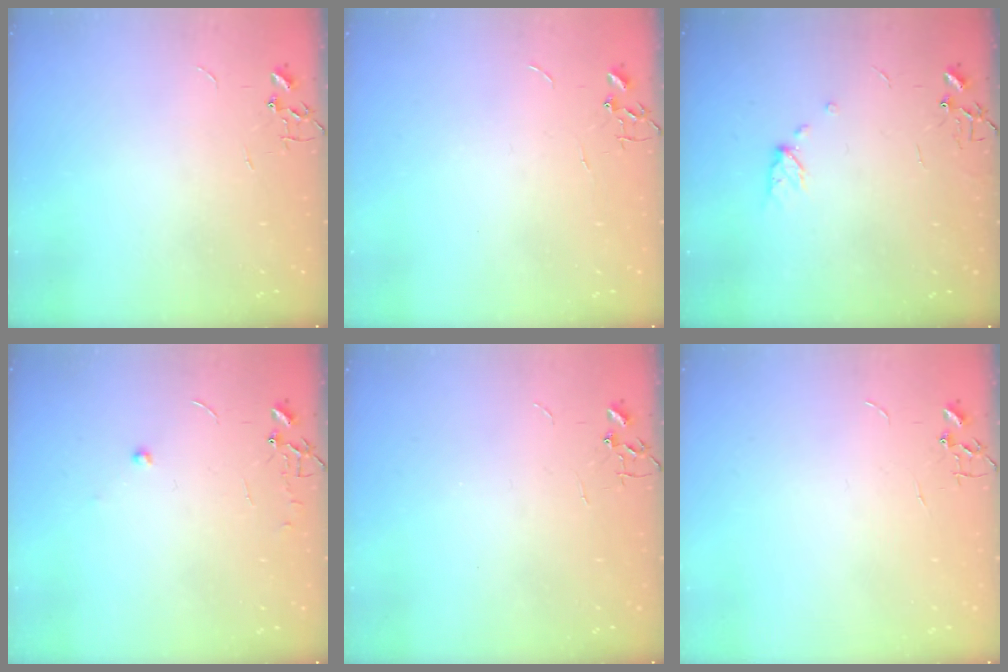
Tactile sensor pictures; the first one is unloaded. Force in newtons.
{"total": 0.0}
{"total": 5.9, "press": 5.9, "slide": 0.7}
{"total": 5.5, "press": 5.5, "slide": 0.5}
{"total": 0.0}
{"total": 0.0}